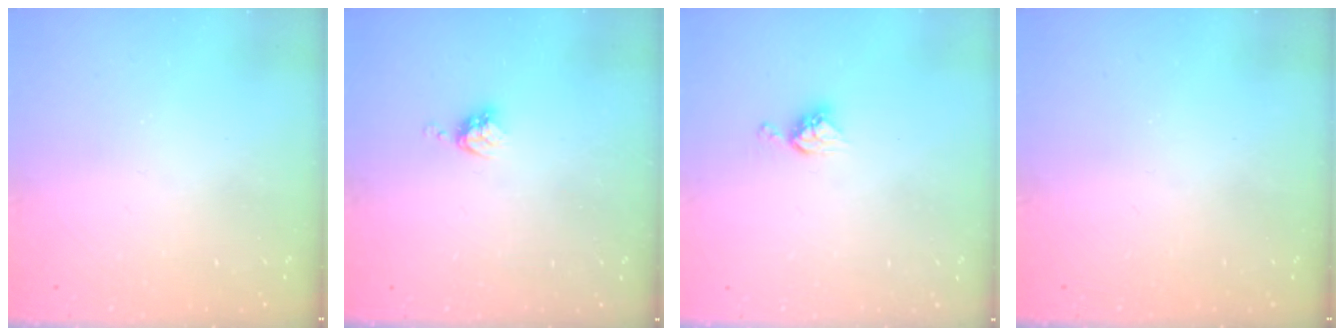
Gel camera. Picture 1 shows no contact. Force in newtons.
{"total": 4.0, "press": 4.0, "slide": 0.5}
{"total": 6.5, "press": 6.5, "slide": 0.4}
{"total": 0.0}